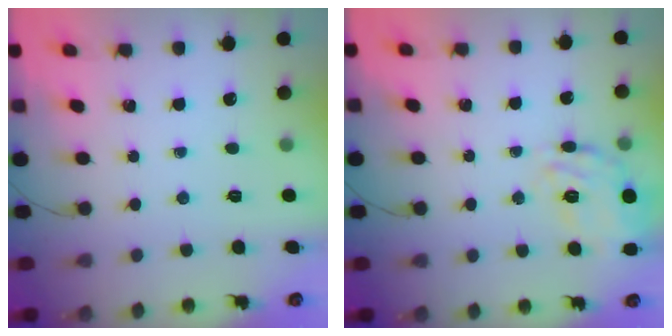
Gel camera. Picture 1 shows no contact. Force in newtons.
{"total": 13.8, "press": 13.5, "slide": 2.5}